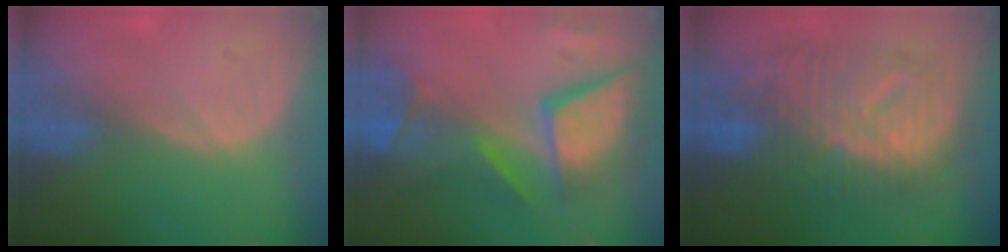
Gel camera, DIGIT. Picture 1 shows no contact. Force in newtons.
{"total": 12.4, "press": 10.1, "slide": 7.1}
{"total": 12.6, "press": 12.5, "slide": 1.2}